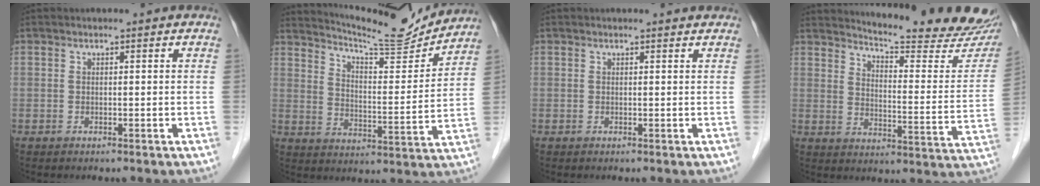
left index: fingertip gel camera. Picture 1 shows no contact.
{"total": 14.0, "force": [13.7, 0.0, 2.9], "torque": [-0.058, -0.028, 0.202]}
{"total": 1.4, "force": [1.4, 0.1, 0.0], "torque": [-0.011, -0.001, 0.013]}
{"total": 21.5, "force": [19.9, 1.7, 7.8], "torque": [-0.106, -0.094, 0.241]}